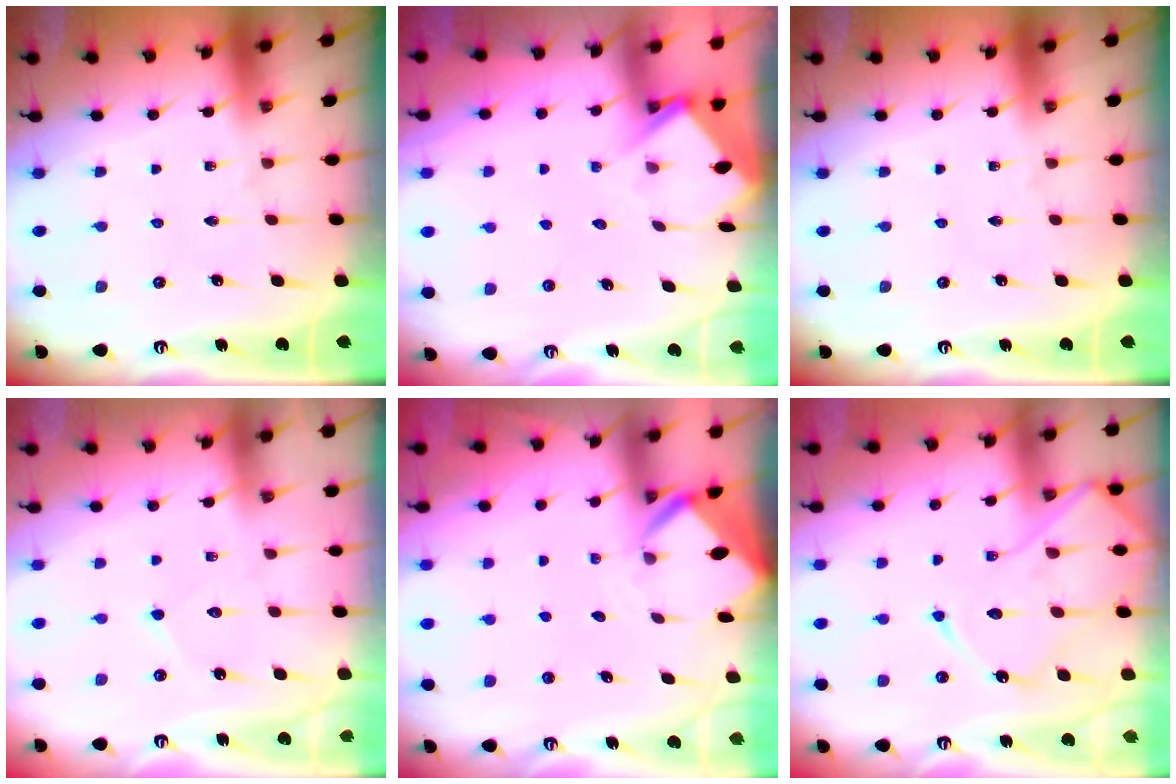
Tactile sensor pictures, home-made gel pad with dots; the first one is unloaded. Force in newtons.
{"total": 3.9, "press": 3.9, "slide": 0.3}
{"total": 0.0}
{"total": 6.4, "press": 6.4, "slide": 0.4}
{"total": 2.8, "press": 2.8, "slide": 0.1}
{"total": 15.1, "press": 15.0, "slide": 1.5}